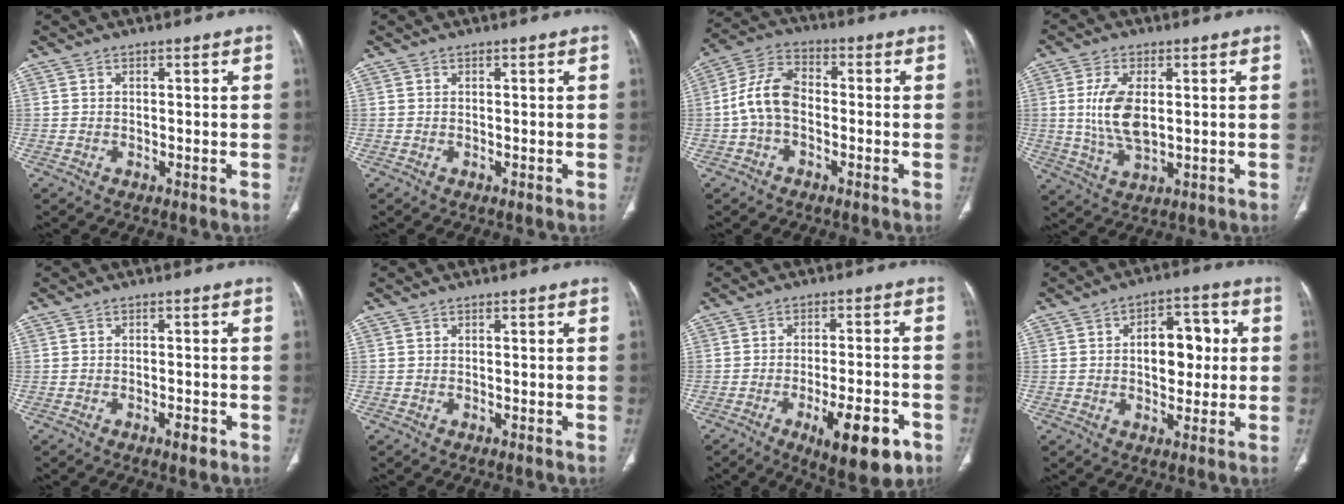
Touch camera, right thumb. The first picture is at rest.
{"total": 0.0}
{"total": 9.0, "force": [-1.3, 5.7, 6.8], "torque": [-0.128, 0.030, -0.036]}
{"total": 9.6, "force": [1.0, 4.8, 8.3], "torque": [-0.170, -0.012, 0.027]}
{"total": 2.3, "force": [-1.2, 0.7, 1.8], "torque": [-0.027, 0.002, -0.020]}
{"total": 0.0}
{"total": 12.9, "force": [-6.0, 4.2, 10.7], "torque": [-0.145, 0.017, -0.079]}
{"total": 10.2, "force": [1.0, 6.2, 7.9], "torque": [-0.079, 0.017, 0.016]}